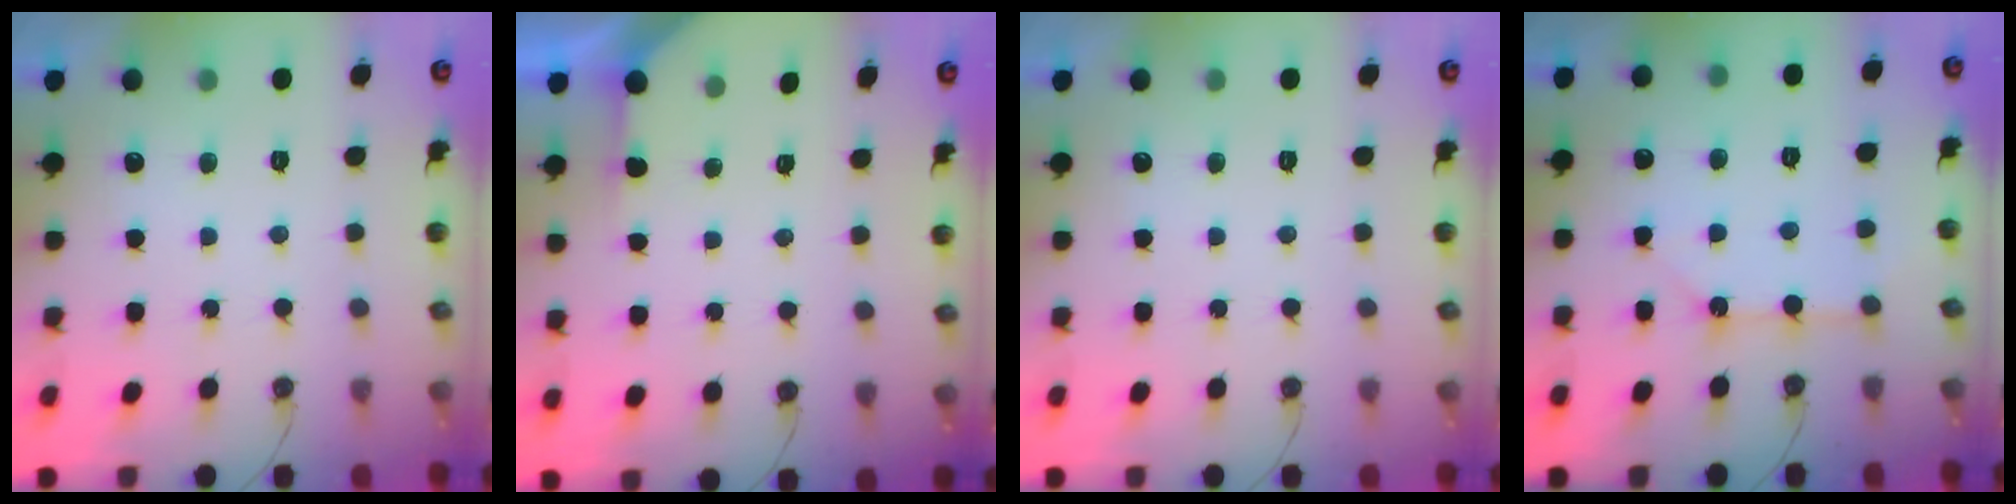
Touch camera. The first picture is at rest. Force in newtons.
{"total": 2.4, "press": 2.4, "slide": 0.3}
{"total": 0.0}
{"total": 4.8, "press": 4.8, "slide": 0.4}